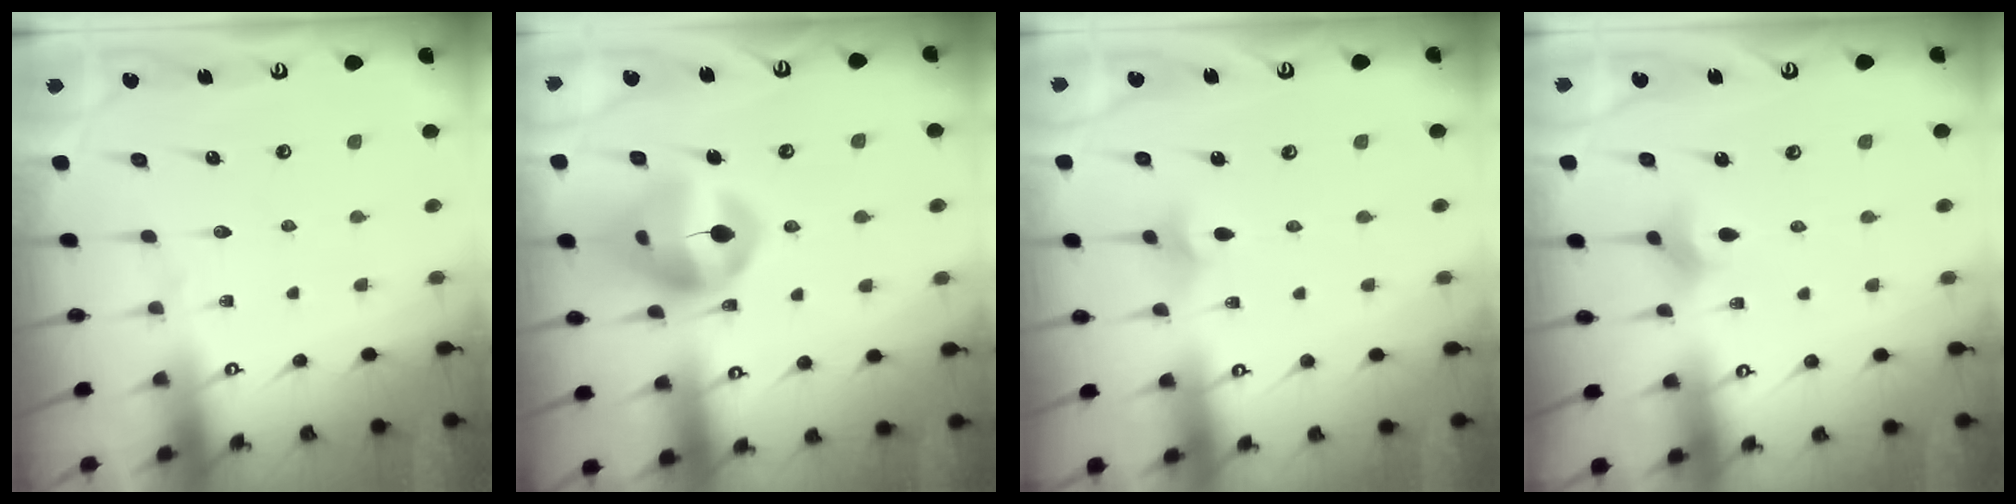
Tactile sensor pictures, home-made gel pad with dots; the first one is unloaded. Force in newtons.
{"total": 14.5, "press": 14.4, "slide": 1.8}
{"total": 3.0, "press": 2.9, "slide": 0.8}
{"total": 3.3, "press": 3.3, "slide": 0.5}